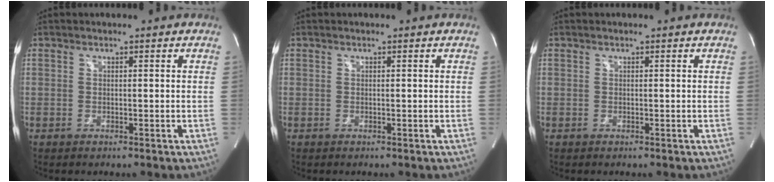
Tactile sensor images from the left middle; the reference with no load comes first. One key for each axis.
{"total": 0.0}
{"total": 0.0}